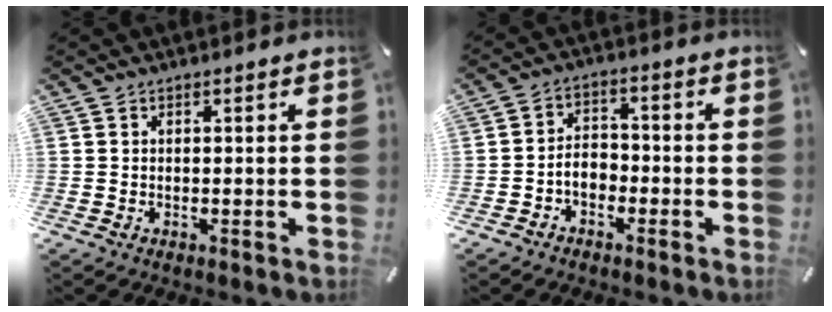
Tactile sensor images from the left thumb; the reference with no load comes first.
{"total": 4.7, "force": [-2.4, 3.3, 2.2], "torque": [-0.046, 0.015, -0.047]}